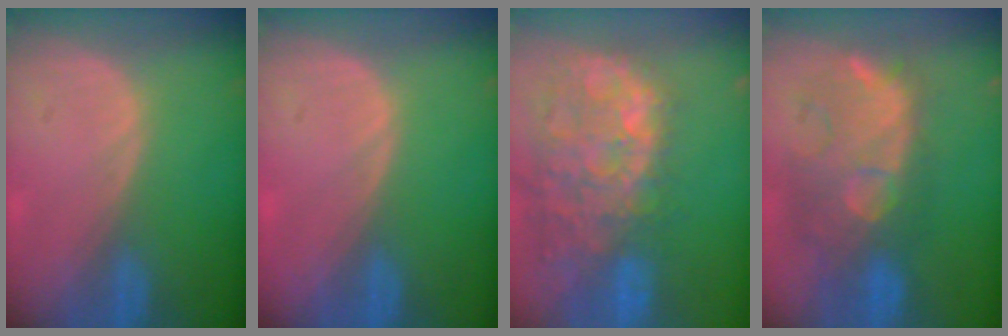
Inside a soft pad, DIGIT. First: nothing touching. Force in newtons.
{"total": 0.0}
{"total": 14.6, "press": 11.8, "slide": 8.7}
{"total": 10.8, "press": 10.1, "slide": 3.8}